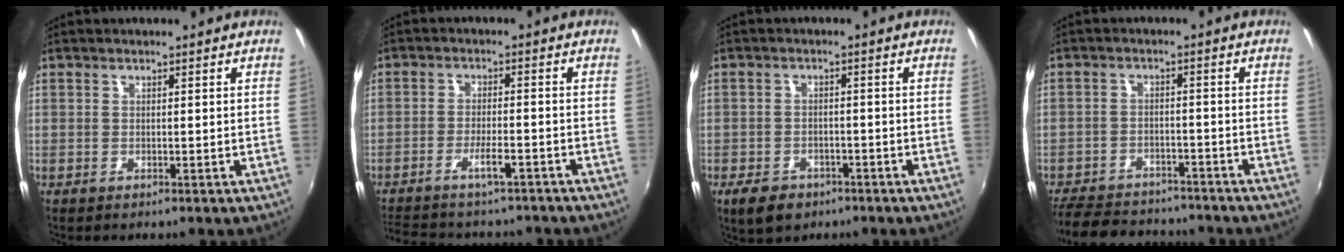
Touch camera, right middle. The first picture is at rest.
{"total": 11.8, "force": [-10.2, 3.0, 5.3], "torque": [-0.120, -0.010, -0.155]}
{"total": 6.0, "force": [-3.9, 3.7, 2.7], "torque": [-0.071, -0.007, -0.060]}
{"total": 15.1, "force": [-12.9, 6.1, 5.2], "torque": [-0.137, 0.007, -0.188]}